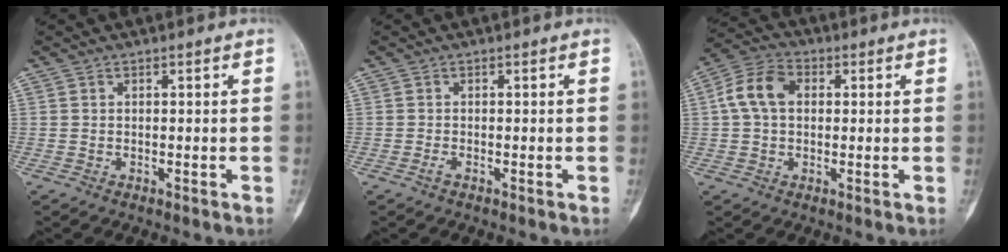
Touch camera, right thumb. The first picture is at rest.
{"total": 0.6, "force": [-0.4, 0.1, 0.4], "torque": [-0.009, 0.001, -0.009]}
{"total": 8.4, "force": [1.3, 5.9, 5.8], "torque": [-0.109, 0.025, 0.018]}